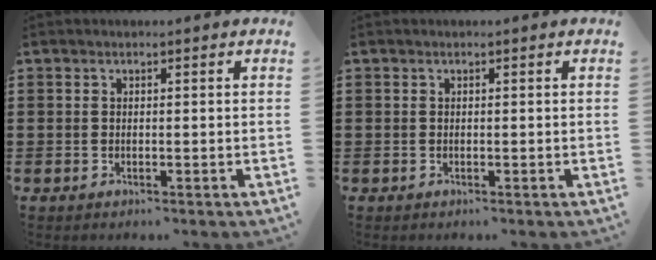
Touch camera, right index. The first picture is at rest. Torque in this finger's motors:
{"motor_torque": [-0.27, 1.41, 0.01, 0.01]}